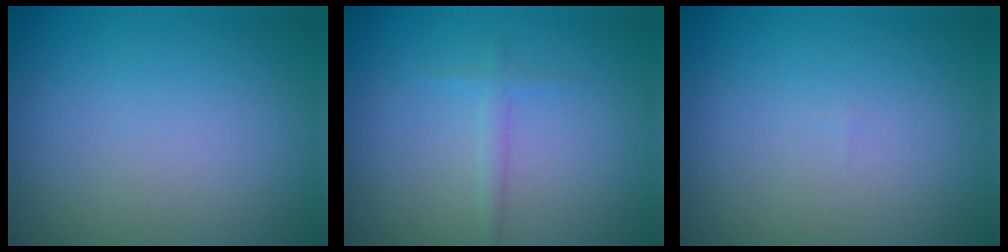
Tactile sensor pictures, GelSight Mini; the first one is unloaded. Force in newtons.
{"total": 0.9, "press": 0.9, "slide": 0.0}
{"total": 0.0}